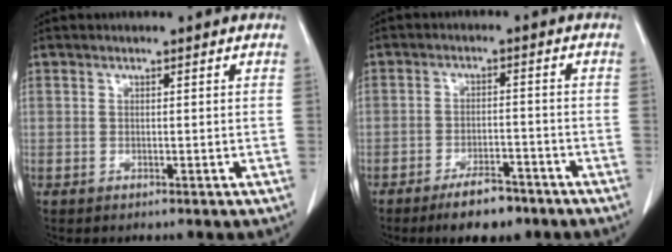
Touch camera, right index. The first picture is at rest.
{"total": 6.3, "force": [-4.6, 2.2, 3.6], "torque": [-0.062, 0.000, -0.070]}